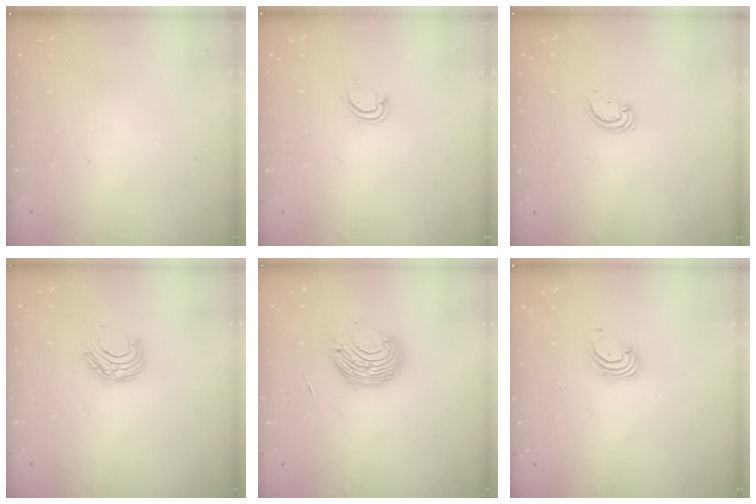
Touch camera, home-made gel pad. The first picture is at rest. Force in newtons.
{"total": 4.7, "press": 4.7, "slide": 0.2}
{"total": 2.6, "press": 2.6, "slide": 0.3}
{"total": 6.4, "press": 6.3, "slide": 0.6}
{"total": 9.6, "press": 9.6, "slide": 0.7}
{"total": 1.8, "press": 1.8, "slide": 0.2}